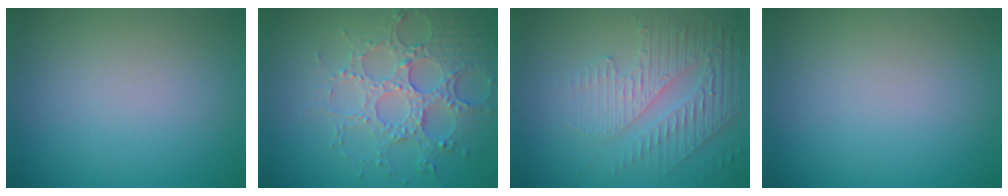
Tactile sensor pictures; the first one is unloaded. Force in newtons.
{"total": 4.7, "press": 4.6, "slide": 1.0}
{"total": 5.3, "press": 3.3, "slide": 4.2}
{"total": 0.0}